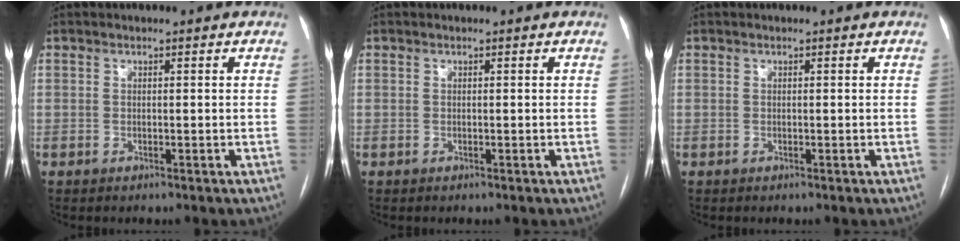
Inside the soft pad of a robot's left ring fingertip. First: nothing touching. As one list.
[{"total": 0.0}, {"total": 0.0}]